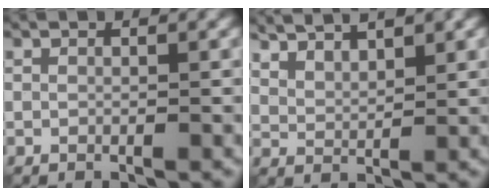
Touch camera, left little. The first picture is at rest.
{"total": 5.0, "force": [4.2, 1.4, 2.4], "torque": [-0.038, 0.009, 0.065]}